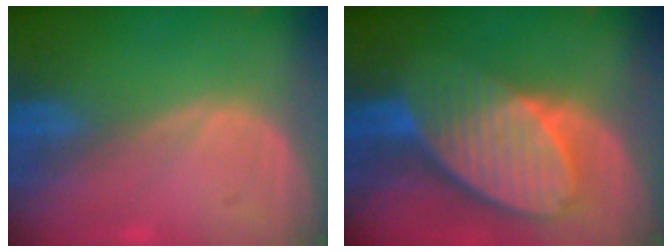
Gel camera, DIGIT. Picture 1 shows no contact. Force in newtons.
{"total": 10.3, "press": 9.0, "slide": 5.0}